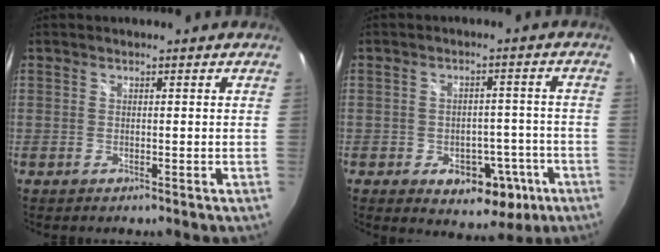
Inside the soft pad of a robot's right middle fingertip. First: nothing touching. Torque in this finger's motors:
{"motor_torque": [0.53, -0.28, 0.11, 0.05]}